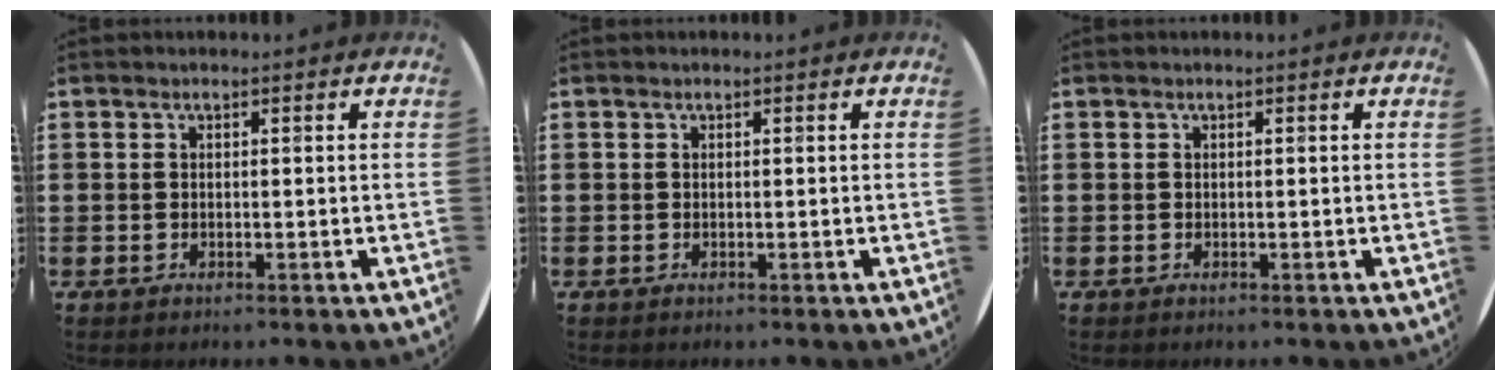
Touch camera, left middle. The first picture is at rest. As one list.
[{"total": 0.0}, {"total": 0.0}]